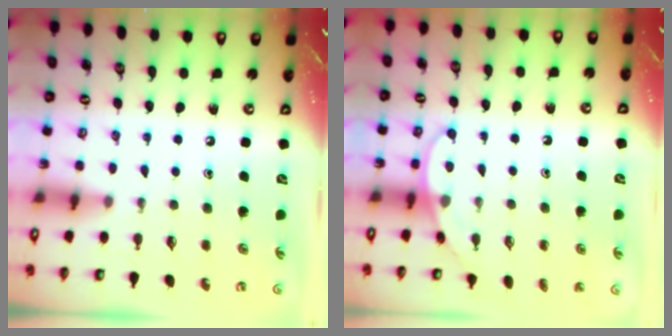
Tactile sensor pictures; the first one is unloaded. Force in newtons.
{"total": 6.5, "press": 6.4, "slide": 0.6}